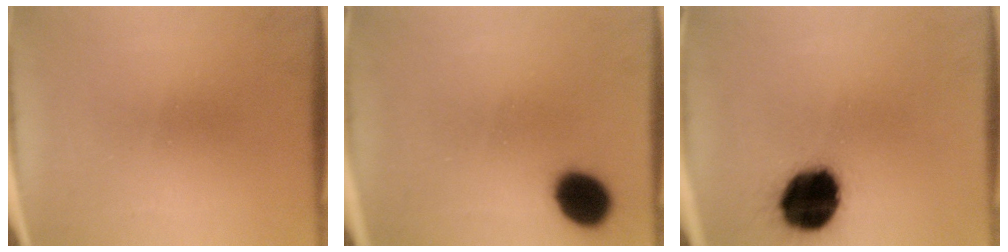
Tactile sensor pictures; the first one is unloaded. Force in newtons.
{"total": 10.7}
{"total": 18.2}